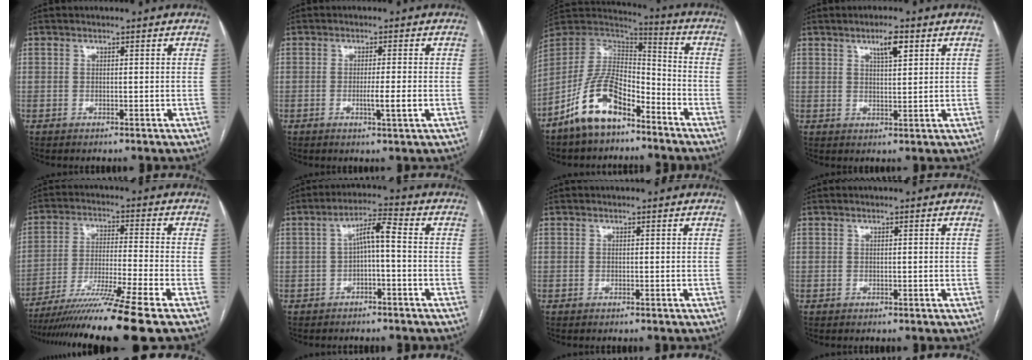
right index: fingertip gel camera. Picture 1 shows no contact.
{"total": 3.3, "force": [-0.8, -0.2, 3.2], "torque": [-0.055, -0.007, -0.013]}
{"total": 13.5, "force": [-8.4, 5.8, 8.8], "torque": [-0.178, 0.017, -0.159]}
{"total": 3.9, "force": [2.1, 0.8, 3.2], "torque": [-0.055, 0.000, 0.037]}
{"total": 15.1, "force": [-11.7, -2.9, 9.0], "torque": [-0.165, -0.041, -0.200]}
{"total": 4.9, "force": [-0.5, 0.8, 4.9], "torque": [-0.082, 0.024, -0.007]}
{"total": 0.0}
{"total": 0.0}